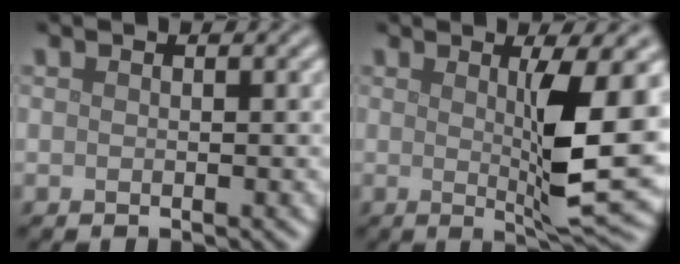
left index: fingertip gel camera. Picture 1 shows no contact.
{"total": 7.4, "force": [0.6, 1.2, 7.3], "torque": [-0.115, -0.012, 0.016]}